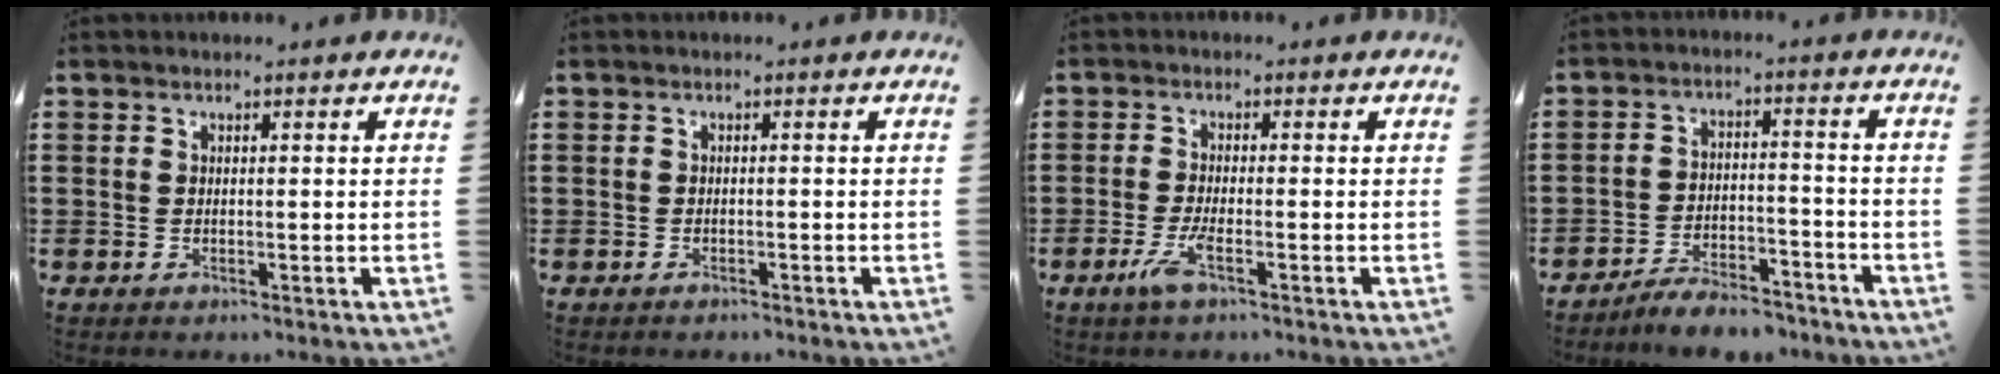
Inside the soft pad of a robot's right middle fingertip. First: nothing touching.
{"total": 0.7, "force": [-0.7, 0.2, 0.0], "torque": [-0.002, 0.000, -0.014]}
{"total": 3.7, "force": [-1.7, 0.5, 3.3], "torque": [-0.076, -0.011, -0.036]}
{"total": 5.7, "force": [-5.5, 0.7, 1.3], "torque": [-0.029, 0.004, -0.109]}